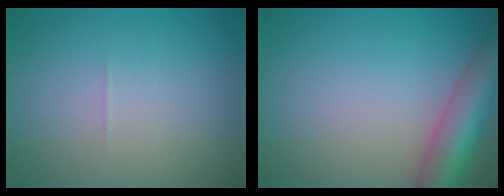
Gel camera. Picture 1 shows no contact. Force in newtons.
{"total": 7.2, "press": 7.2, "slide": 0.4}